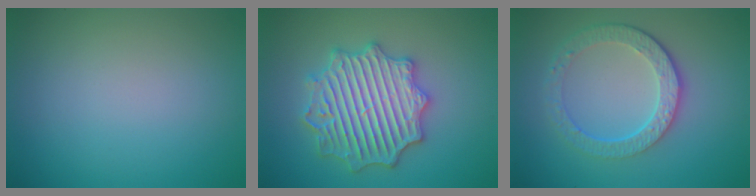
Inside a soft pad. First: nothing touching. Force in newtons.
{"total": 6.7, "press": 6.7, "slide": 1.0}
{"total": 4.8, "press": 3.5, "slide": 3.3}